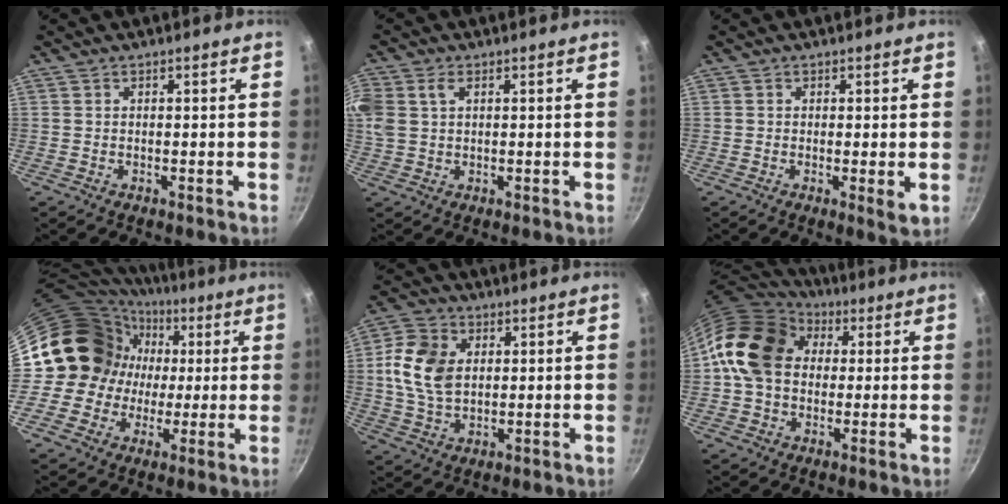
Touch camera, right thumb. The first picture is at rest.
{"total": 10.7, "force": [3.1, 7.9, 6.5], "torque": [-0.159, 0.024, 0.059]}
{"total": 2.4, "force": [0.0, 0.5, 2.3], "torque": [-0.037, -0.011, -0.003]}
{"total": 15.6, "force": [2.2, 14.5, 5.2], "torque": [-0.065, 0.020, 0.033]}
{"total": 11.4, "force": [1.9, 8.1, 7.8], "torque": [-0.133, 0.002, 0.030]}
{"total": 17.2, "force": [2.8, 13.4, 10.5], "torque": [-0.164, 0.030, 0.035]}